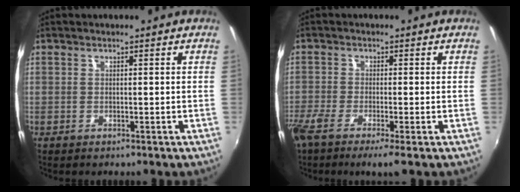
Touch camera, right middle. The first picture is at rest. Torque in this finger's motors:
{"motor_torque": [1.07, -1.06, 0.25, 0.21]}